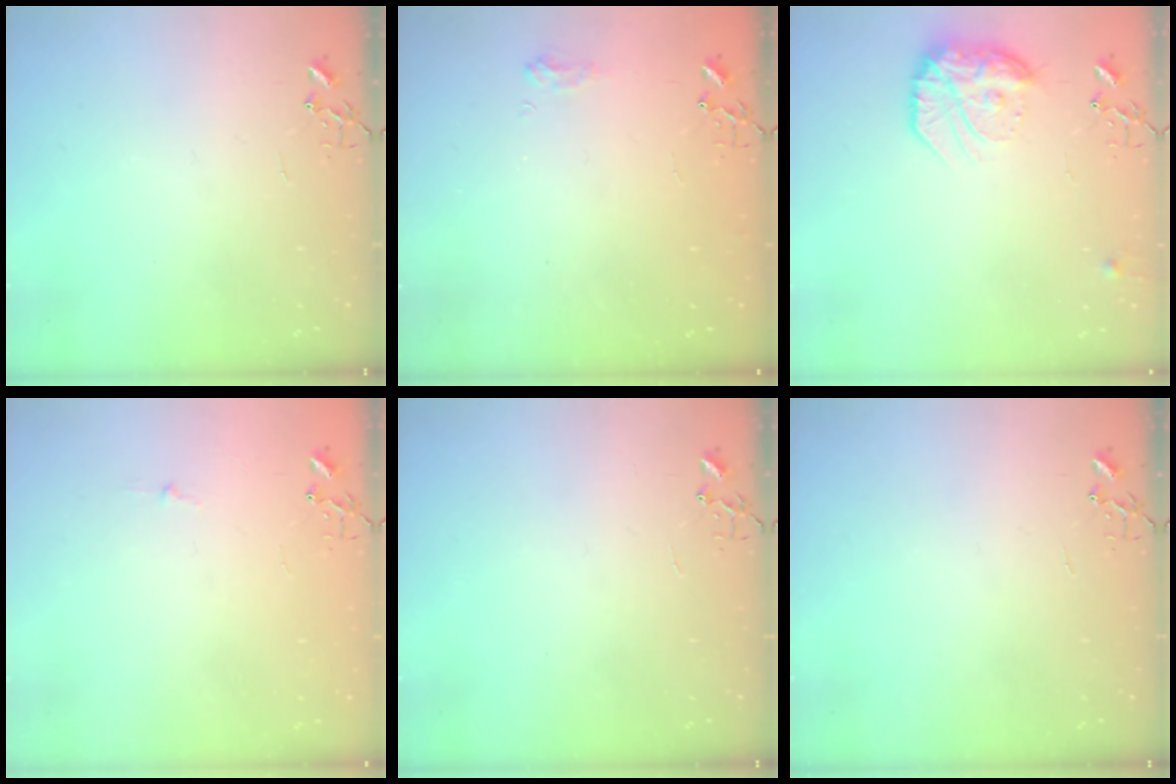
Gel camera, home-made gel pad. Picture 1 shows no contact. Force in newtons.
{"total": 7.5, "press": 7.4, "slide": 0.8}
{"total": 16.9, "press": 16.8, "slide": 1.4}
{"total": 2.7, "press": 2.7, "slide": 0.3}
{"total": 0.0}
{"total": 0.0}